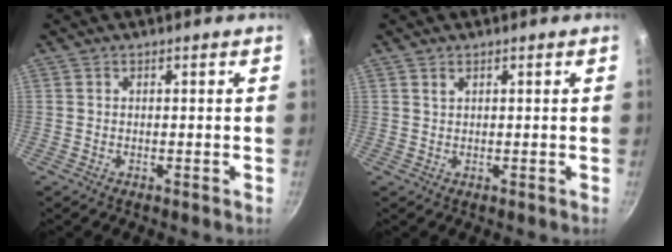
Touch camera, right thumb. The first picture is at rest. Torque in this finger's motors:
{"motor_torque": [-0.21, 0.08, 0.13, -0.12, 0.09]}